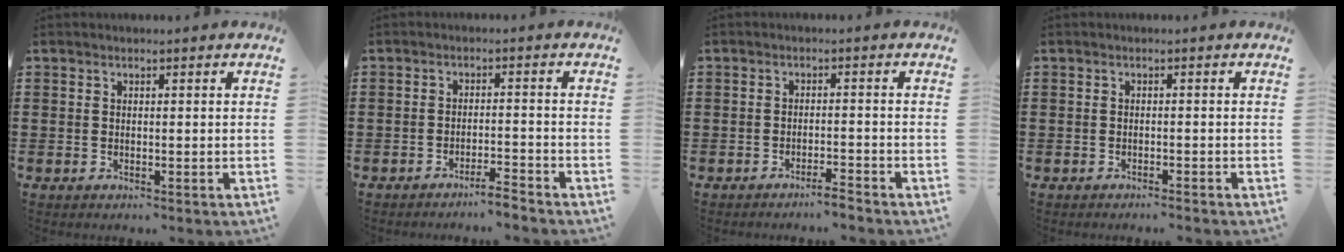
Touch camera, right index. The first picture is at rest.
{"total": 2.8, "force": [-2.7, -0.3, 0.8], "torque": [-0.016, -0.001, -0.054]}
{"total": 2.2, "force": [-2.0, -0.2, 0.7], "torque": [-0.013, 0.000, -0.041]}
{"total": 0.6, "force": [-0.6, -0.1, 0.1], "torque": [-0.004, 0.000, -0.012]}